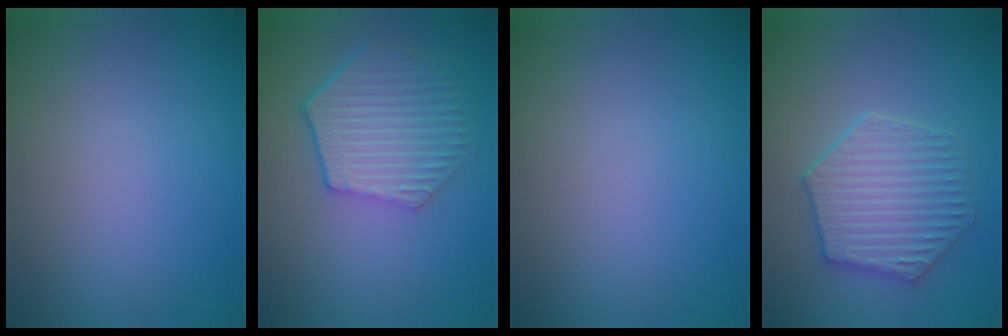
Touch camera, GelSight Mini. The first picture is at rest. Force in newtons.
{"total": 6.1, "press": 4.7, "slide": 3.9}
{"total": 0.0}
{"total": 4.3, "press": 4.0, "slide": 1.6}